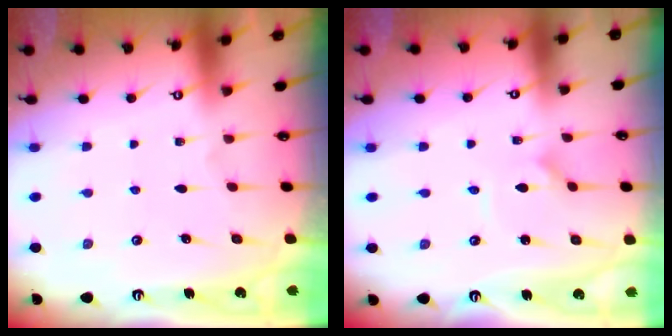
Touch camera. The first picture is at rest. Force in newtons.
{"total": 1.5, "press": 1.5, "slide": 0.1}